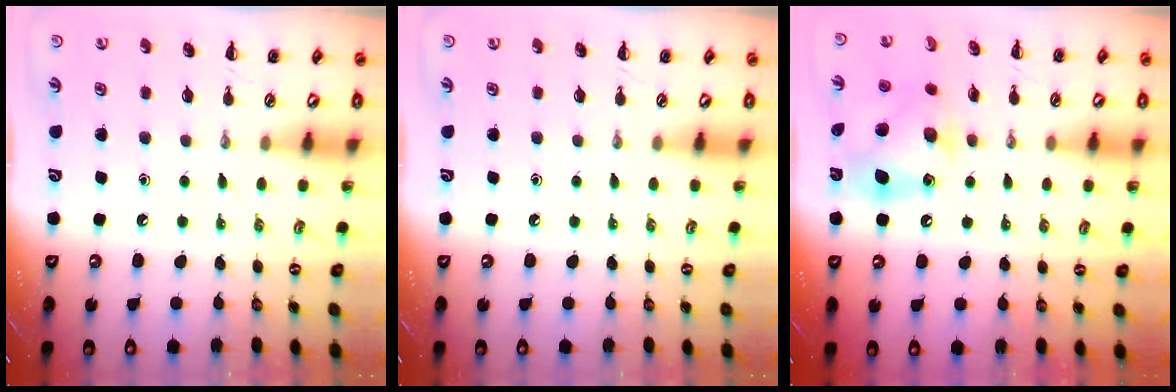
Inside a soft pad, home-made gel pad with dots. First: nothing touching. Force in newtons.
{"total": 0.0}
{"total": 12.1, "press": 12.0, "slide": 1.6}